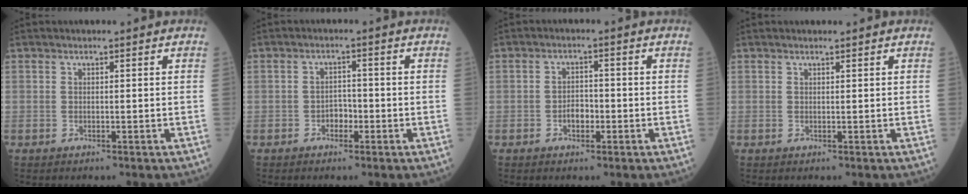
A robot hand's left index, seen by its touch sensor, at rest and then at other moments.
{"total": 2.2, "force": [-1.0, 1.4, 1.3], "torque": [-0.017, 0.007, -0.019]}
{"total": 2.5, "force": [-1.0, 1.5, 1.8], "torque": [-0.029, 0.006, -0.018]}
{"total": 0.9, "force": [0.8, 0.0, 0.4], "torque": [-0.009, 0.007, 0.015]}